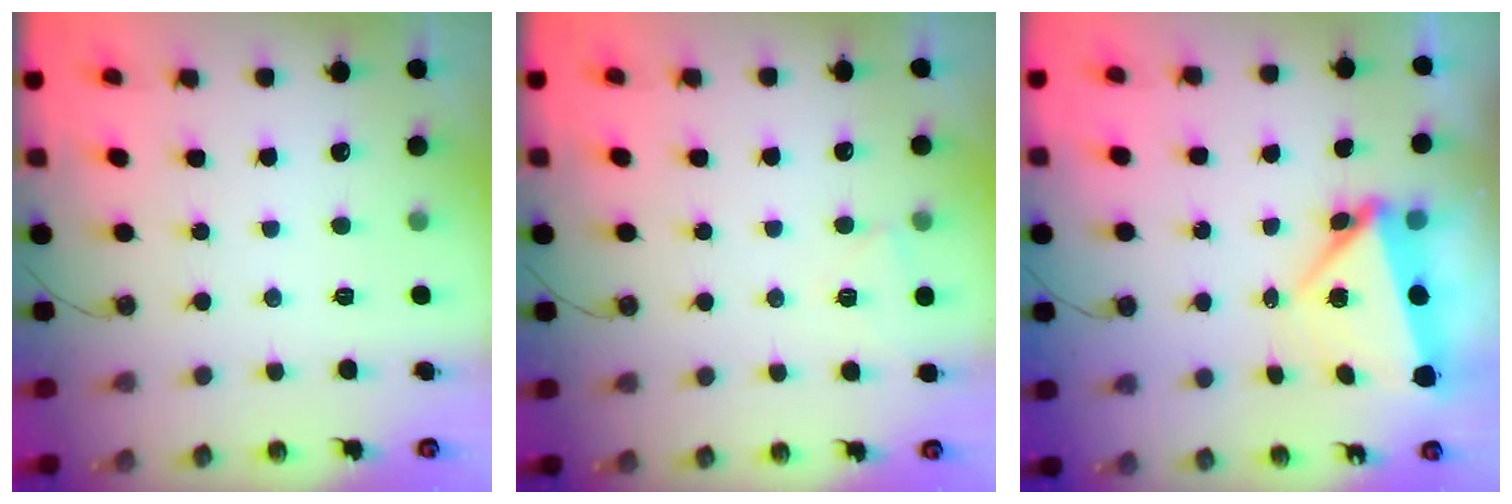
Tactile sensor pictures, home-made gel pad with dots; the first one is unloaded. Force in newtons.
{"total": 3.8, "press": 3.4, "slide": 1.6}
{"total": 5.3, "press": 5.3, "slide": 0.2}